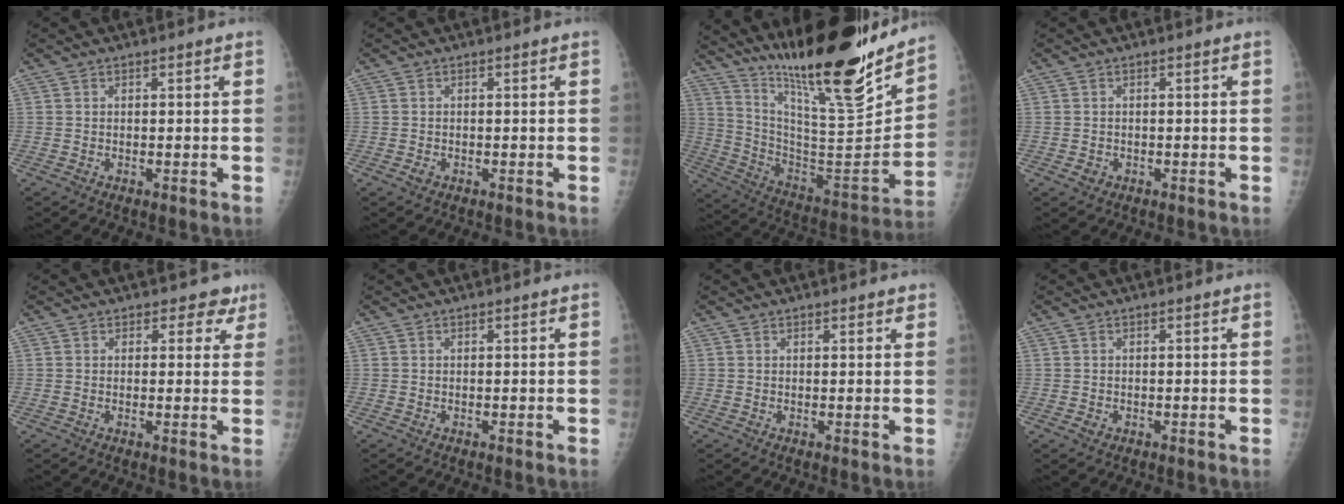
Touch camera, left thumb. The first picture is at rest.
{"total": 0.8, "force": [-0.3, 0.6, 0.4], "torque": [-0.007, -0.001, -0.007]}
{"total": 27.6, "force": [21.3, 4.4, 17.0], "torque": [-0.251, -0.115, 0.351]}
{"total": 1.3, "force": [-0.5, 1.1, 0.4], "torque": [-0.003, 0.003, -0.006]}
{"total": 3.6, "force": [2.4, 2.5, 0.9], "torque": [0.022, -0.011, 0.020]}
{"total": 0.0}
{"total": 1.4, "force": [1.0, 0.6, 0.7], "torque": [-0.003, -0.004, 0.010]}
{"total": 0.8, "force": [-0.3, 0.7, 0.4], "torque": [-0.005, 0.000, -0.004]}